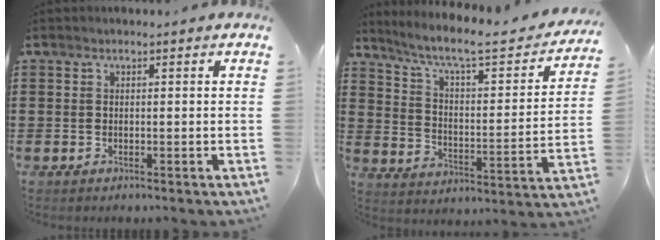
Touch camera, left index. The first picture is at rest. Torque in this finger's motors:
{"motor_torque": [1.33, -0.81, 0.14, 0.05]}